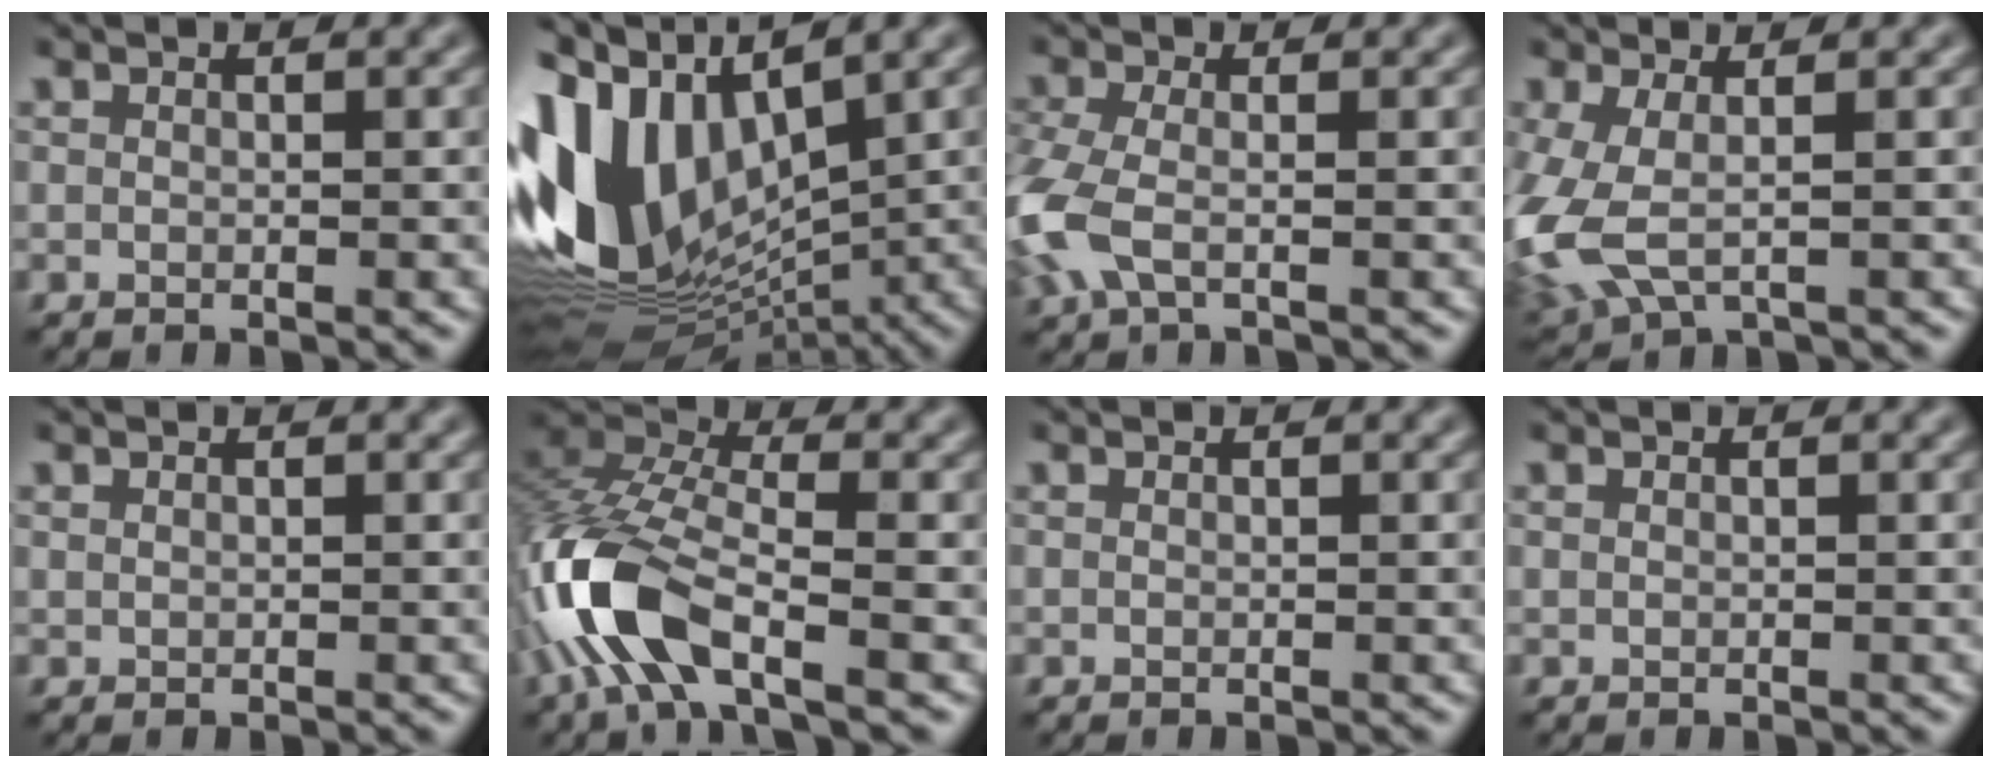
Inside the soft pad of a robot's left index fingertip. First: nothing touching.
{"total": 14.6, "force": [1.3, 8.9, 11.5], "torque": [-0.250, 0.012, 0.020]}
{"total": 5.1, "force": [-1.9, 2.6, 4.0], "torque": [-0.116, -0.006, -0.044]}
{"total": 6.0, "force": [-1.5, 2.9, 5.0], "torque": [-0.142, -0.012, -0.034]}
{"total": 0.0}
{"total": 9.4, "force": [-4.7, 3.6, 7.3], "torque": [-0.173, 0.003, -0.105]}
{"total": 0.0}
{"total": 0.0}